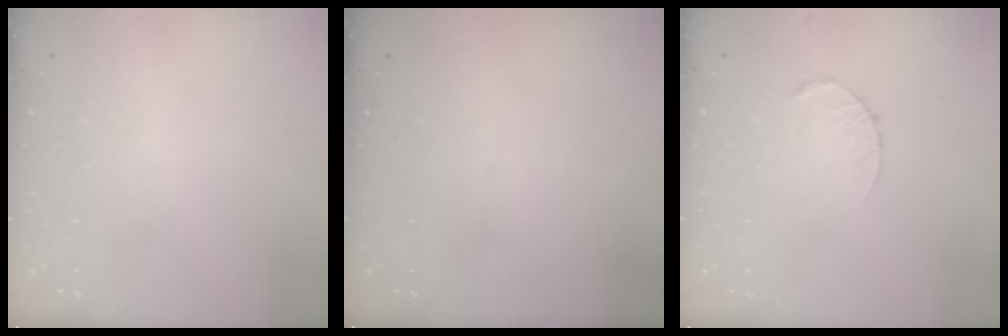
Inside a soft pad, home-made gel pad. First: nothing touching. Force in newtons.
{"total": 0.0}
{"total": 2.6, "press": 2.6, "slide": 0.4}